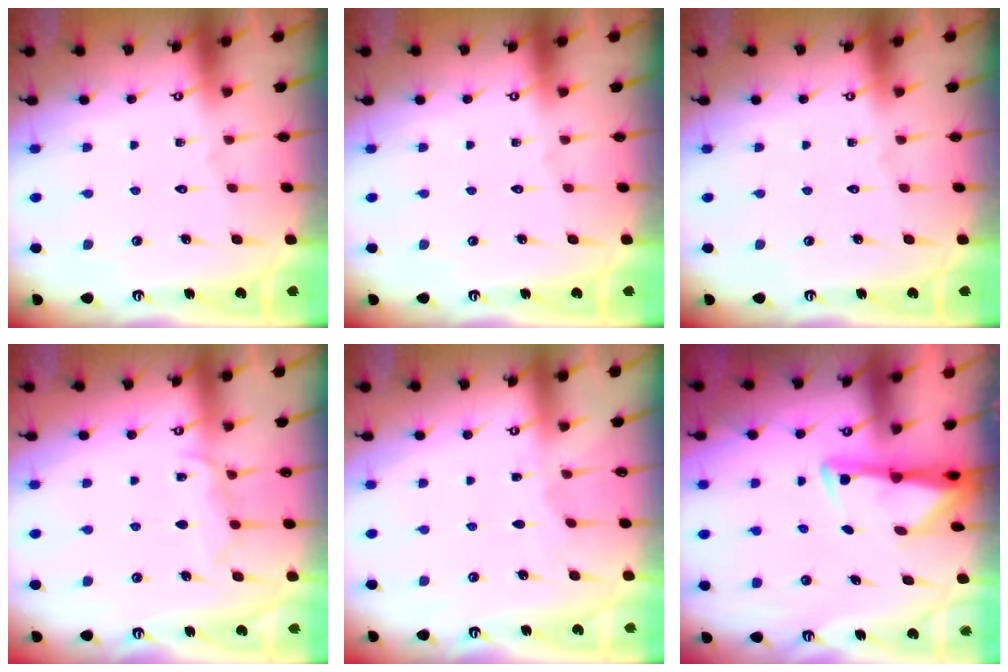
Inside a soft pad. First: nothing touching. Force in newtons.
{"total": 0.0}
{"total": 0.0}
{"total": 6.7, "press": 6.6, "slide": 0.7}
{"total": 2.4, "press": 2.4, "slide": 0.3}
{"total": 2.8, "press": 2.7, "slide": 0.5}